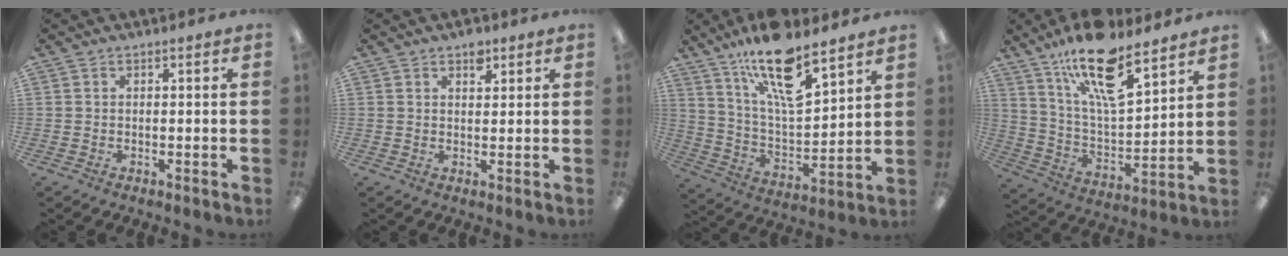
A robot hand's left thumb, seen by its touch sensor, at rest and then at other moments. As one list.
[{"total": 3.3, "force": [2.2, 1.8, 1.7], "torque": [-0.013, -0.008, 0.034]}, {"total": 18.6, "force": [13.0, 6.2, 11.8], "torque": [-0.199, -0.075, 0.220]}, {"total": 19.6, "force": [13.4, 7.0, 12.6], "torque": [-0.212, -0.074, 0.227]}]